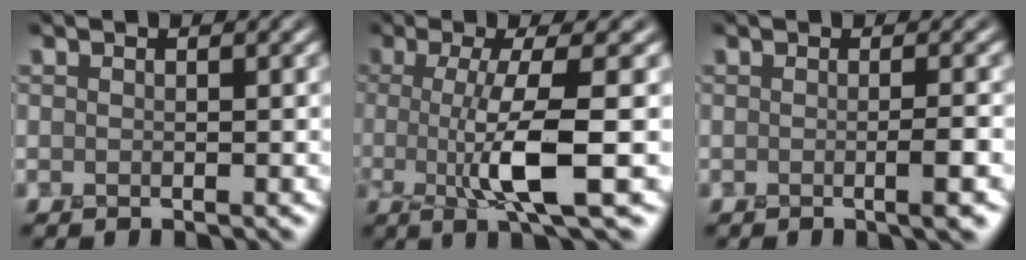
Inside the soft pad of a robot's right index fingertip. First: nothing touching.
{"total": 6.3, "force": [-0.5, 1.0, 6.2], "torque": [-0.122, -0.005, -0.008]}
{"total": 2.0, "force": [-0.8, 0.2, 1.9], "torque": [-0.030, -0.001, -0.013]}